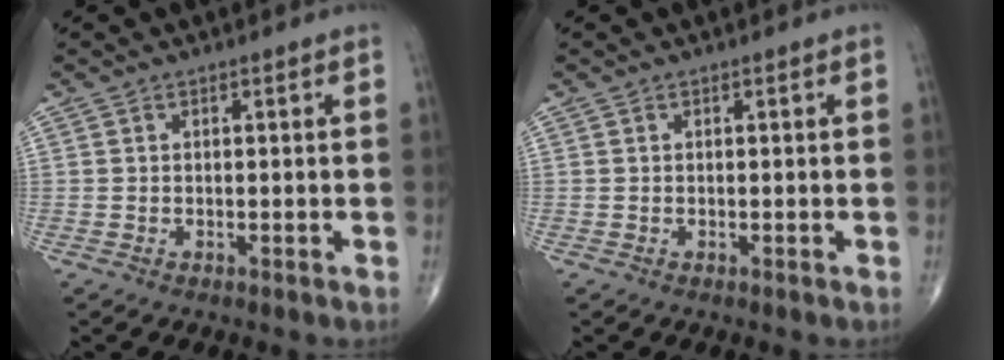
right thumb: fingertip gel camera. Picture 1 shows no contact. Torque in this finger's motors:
{"motor_torque": [0.00, 0.00, 0.00, 0.00, 0.00]}